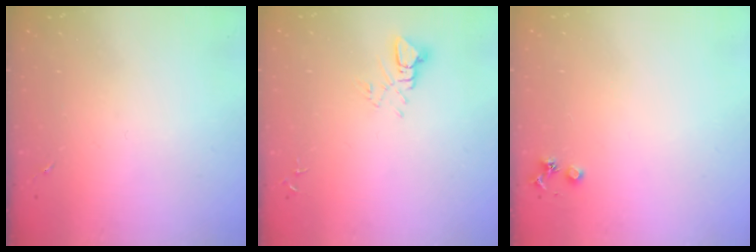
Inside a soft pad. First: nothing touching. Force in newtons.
{"total": 5.3, "press": 5.3, "slide": 0.3}
{"total": 3.6, "press": 3.5, "slide": 0.5}